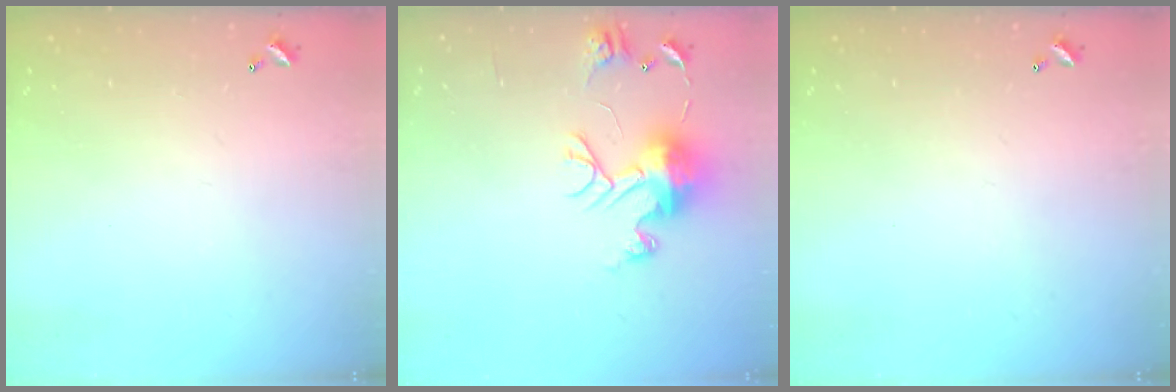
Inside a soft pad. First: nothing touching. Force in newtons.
{"total": 10.8, "press": 10.8, "slide": 1.2}
{"total": 0.0}